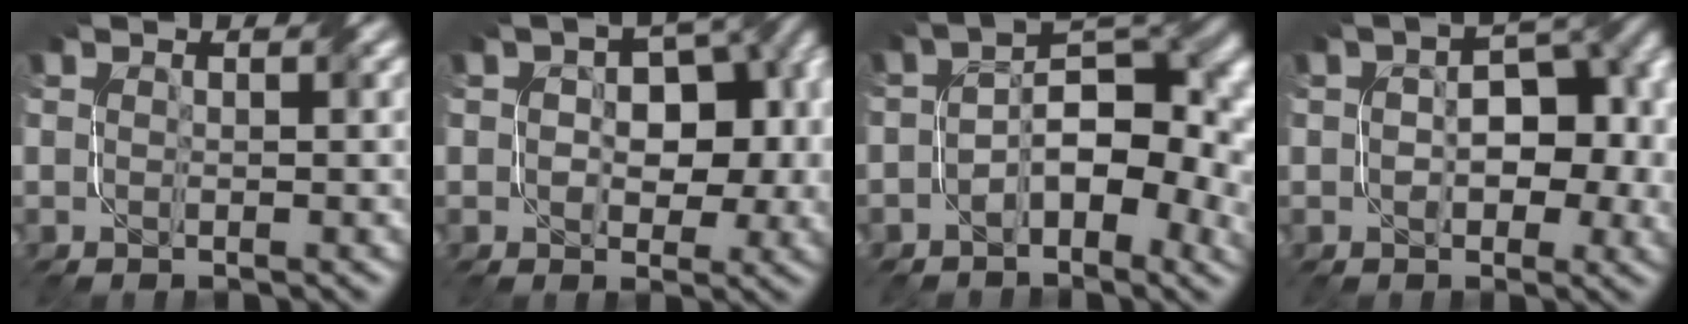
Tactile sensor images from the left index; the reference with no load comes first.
{"total": 8.3, "force": [-0.3, 5.2, 6.5], "torque": [-0.068, 0.012, -0.001]}
{"total": 8.0, "force": [-1.7, 4.1, 6.6], "torque": [-0.090, 0.011, -0.033]}
{"total": 7.0, "force": [-0.5, 4.3, 5.5], "torque": [-0.058, 0.016, -0.005]}